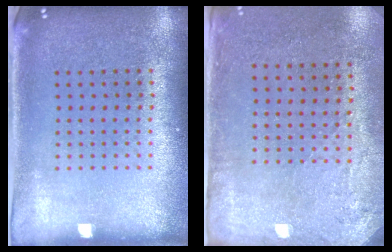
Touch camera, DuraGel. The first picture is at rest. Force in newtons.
{"total": 2.9, "press": 2.3, "slide": 1.6}